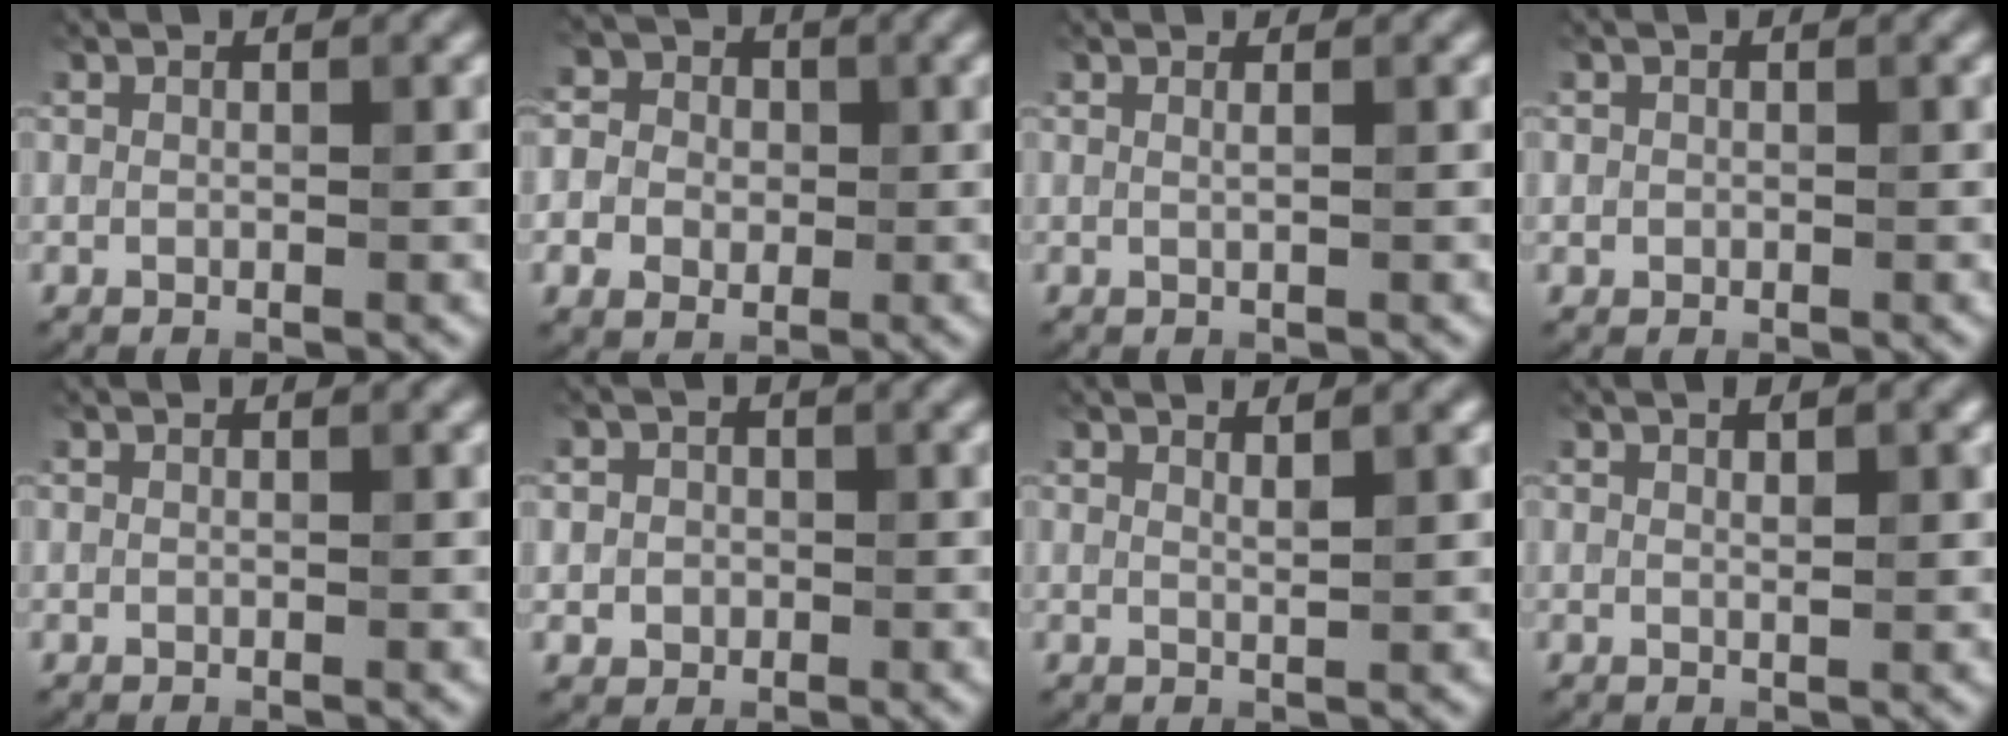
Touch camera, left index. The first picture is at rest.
{"total": 6.9, "force": [0.9, 6.1, 3.0], "torque": [-0.054, 0.035, -0.015]}
{"total": 0.8, "force": [0.3, 0.3, 0.7], "torque": [-0.004, -0.002, -0.002]}
{"total": 0.5, "force": [0.0, 0.5, 0.0], "torque": [0.006, -0.004, -0.001]}
{"total": 0.0}
{"total": 2.0, "force": [0.0, 1.9, 0.5], "torque": [0.009, -0.001, -0.006]}
{"total": 1.4, "force": [0.9, 0.3, 1.0], "torque": [-0.010, 0.000, 0.012]}
{"total": 1.5, "force": [0.6, 0.4, 1.3], "torque": [-0.018, -0.002, 0.010]}